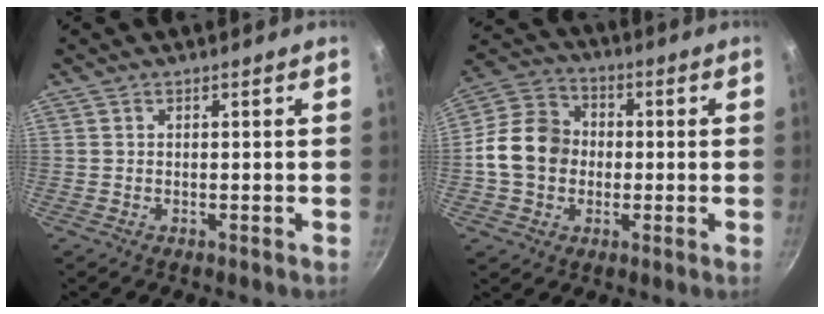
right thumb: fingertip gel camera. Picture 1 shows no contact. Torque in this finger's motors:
{"motor_torque": [1.17, 1.78, 1.22, -0.45, 0.09]}